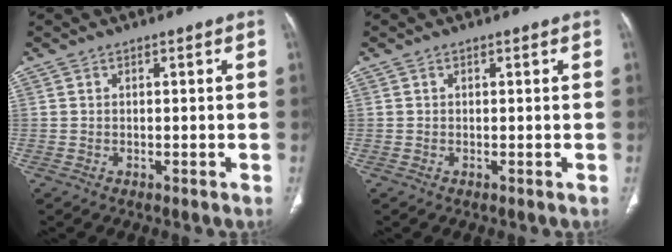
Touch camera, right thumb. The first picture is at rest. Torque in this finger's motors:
{"motor_torque": [0.01, -0.07, -0.58, 0.15, 0.08]}